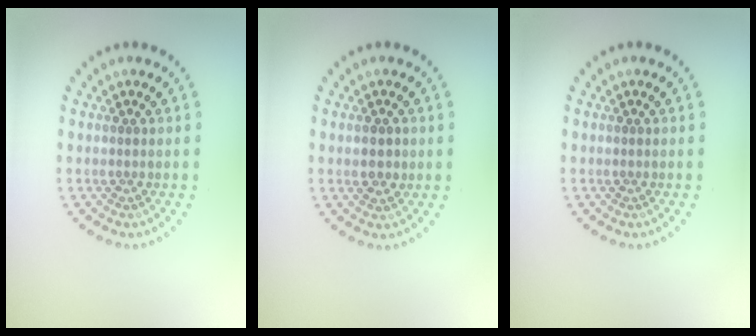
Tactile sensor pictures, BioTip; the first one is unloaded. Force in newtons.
{"total": 1.5, "press": 1.4, "slide": 0.3}
{"total": 0.0}